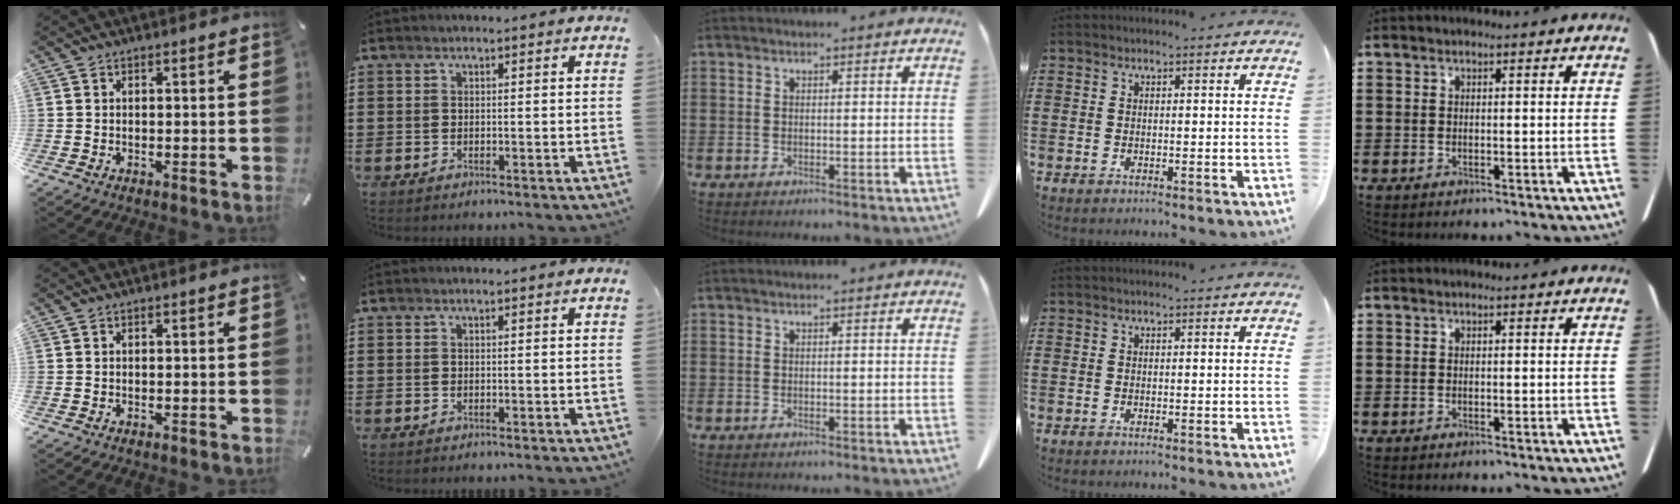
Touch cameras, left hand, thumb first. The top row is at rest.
{}